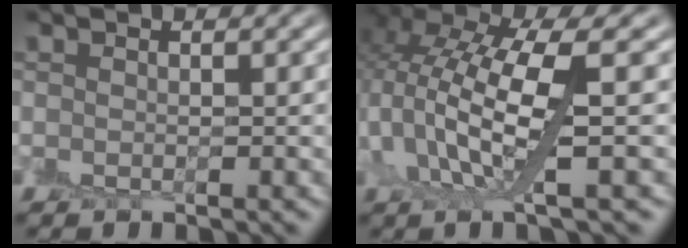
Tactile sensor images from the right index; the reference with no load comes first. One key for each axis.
{"total": 7.5, "fx": 1.2, "fy": 2.4, "fz": 7.0, "tx": -0.152, "ty": 0.012, "tz": 0.019}